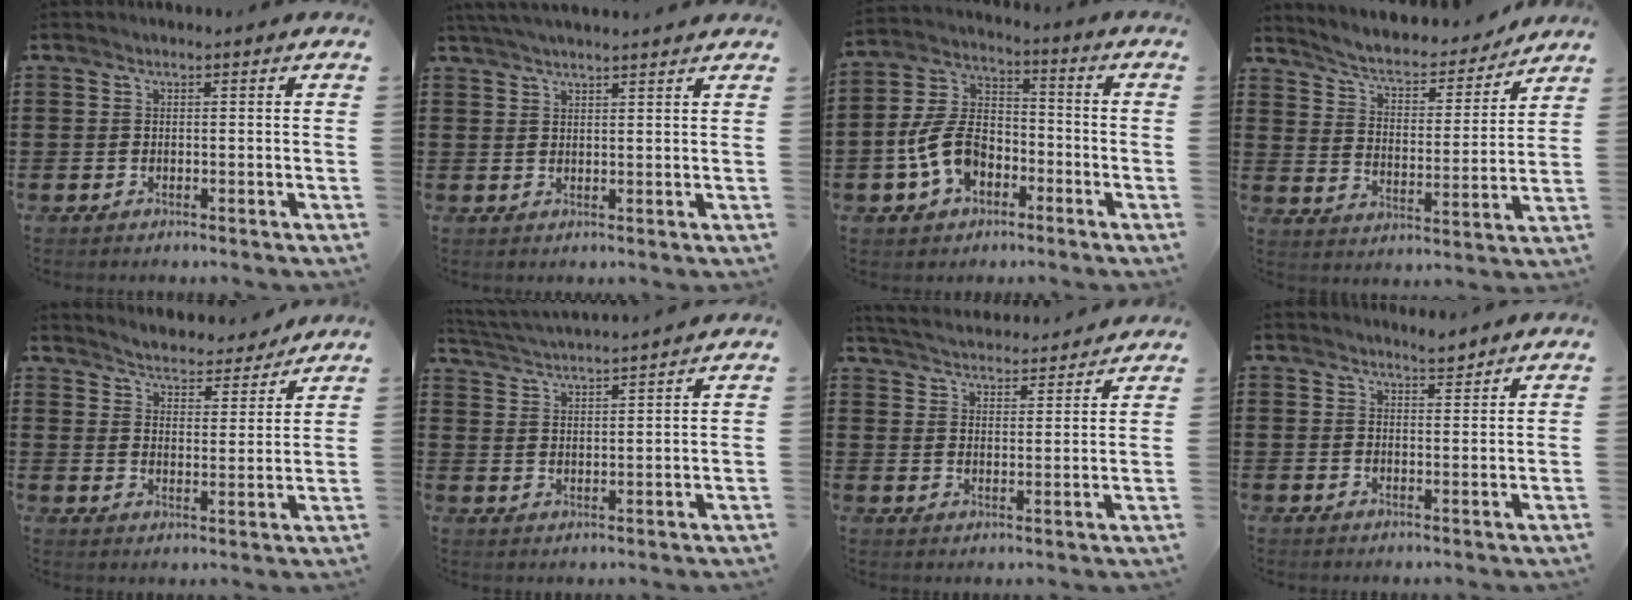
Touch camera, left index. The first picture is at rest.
{"total": 2.8, "force": [2.6, -0.6, 0.6], "torque": [-0.017, -0.002, 0.050]}
{"total": 9.5, "force": [-3.7, 6.1, 6.2], "torque": [-0.162, 0.011, -0.076]}
{"total": 5.1, "force": [4.4, 1.0, 2.2], "torque": [-0.066, -0.032, 0.068]}
{"total": 4.6, "force": [4.6, -0.2, 0.0], "torque": [-0.025, -0.034, 0.077]}
{"total": 3.7, "force": [3.6, -0.7, 0.3], "torque": [-0.022, -0.024, 0.061]}
{"total": 4.0, "force": [4.0, -0.1, 0.2], "torque": [-0.024, -0.028, 0.067]}
{"total": 2.7, "force": [2.6, 0.2, 0.6], "torque": [-0.018, -0.002, 0.050]}